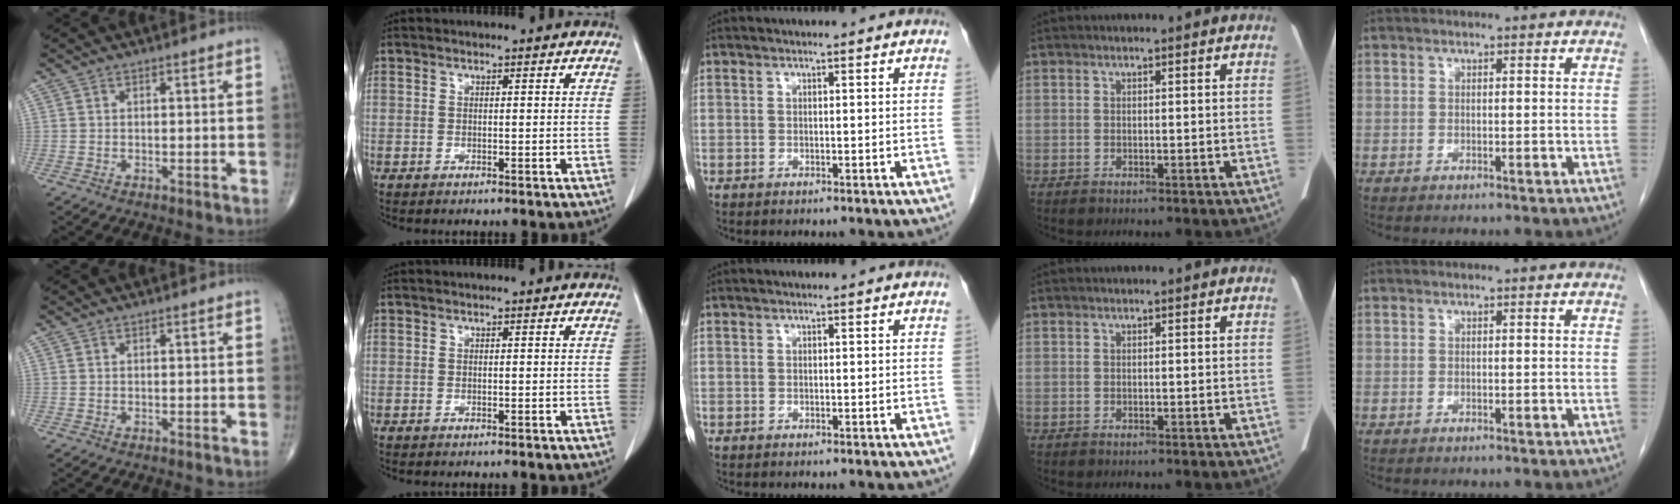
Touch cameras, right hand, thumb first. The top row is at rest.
{}